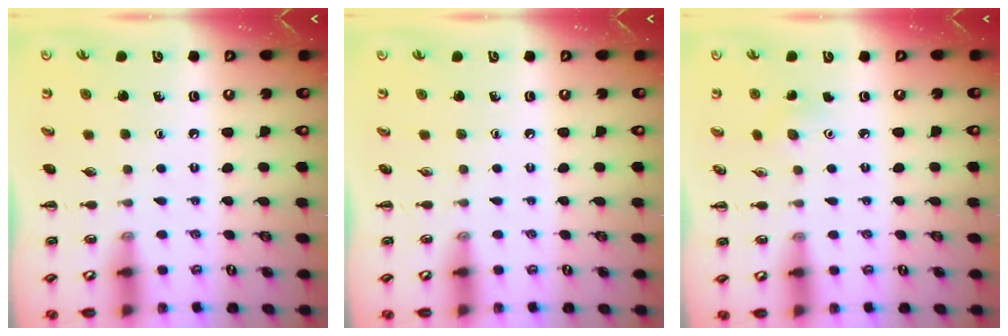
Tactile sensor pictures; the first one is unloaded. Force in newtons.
{"total": 0.0}
{"total": 2.8, "press": 2.8, "slide": 0.7}